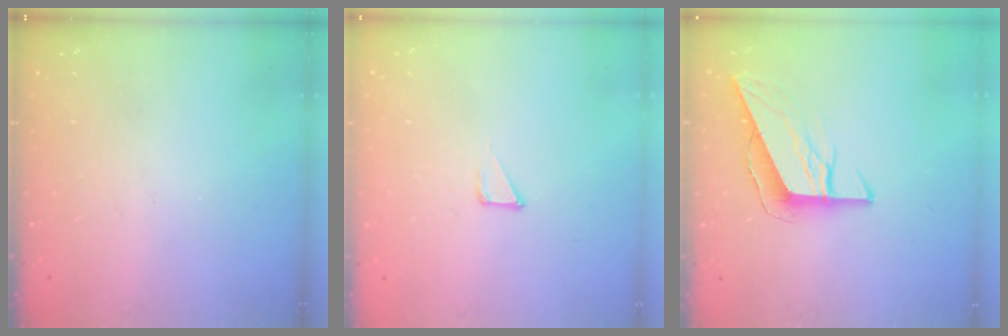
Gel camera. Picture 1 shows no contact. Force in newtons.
{"total": 2.9, "press": 2.9, "slide": 0.3}
{"total": 8.2, "press": 8.2, "slide": 0.3}